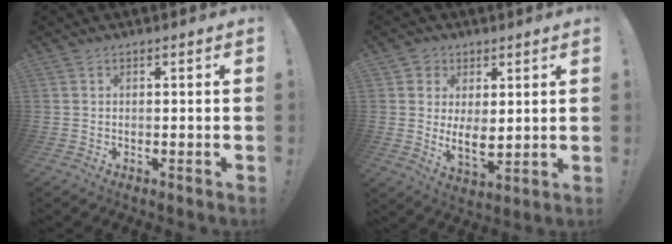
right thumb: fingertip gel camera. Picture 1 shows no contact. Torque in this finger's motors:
{"motor_torque": [0.01, 0.01, 0.03, -0.03, 0.00]}